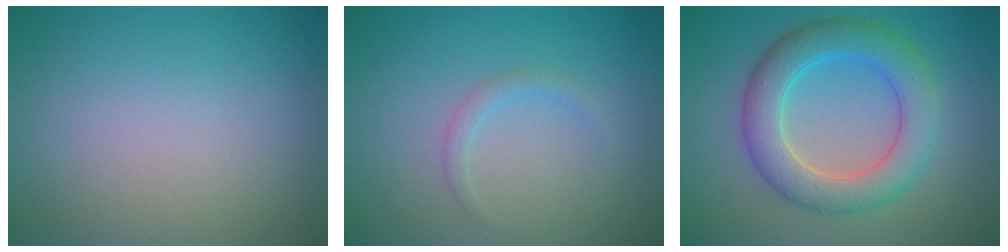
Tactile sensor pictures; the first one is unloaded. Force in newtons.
{"total": 1.1, "press": 1.1, "slide": 0.1}
{"total": 6.1, "press": 6.1, "slide": 0.2}